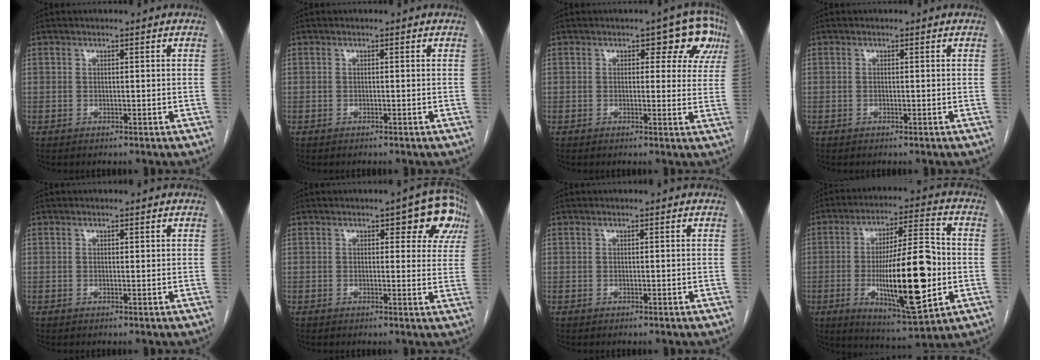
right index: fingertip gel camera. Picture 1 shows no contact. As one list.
[{"total": 0.0}, {"total": 6.8, "force": [3.0, 3.8, 4.8], "torque": [-0.033, 0.013, 0.019]}, {"total": 0.0}, {"total": 0.0}, {"total": 7.7, "force": [3.5, 3.2, 6.1], "torque": [-0.053, 0.009, 0.028]}, {"total": 0.0}, {"total": 19.2, "force": [-3.4, 3.5, 18.6], "torque": [-0.321, -0.007, -0.046]}]